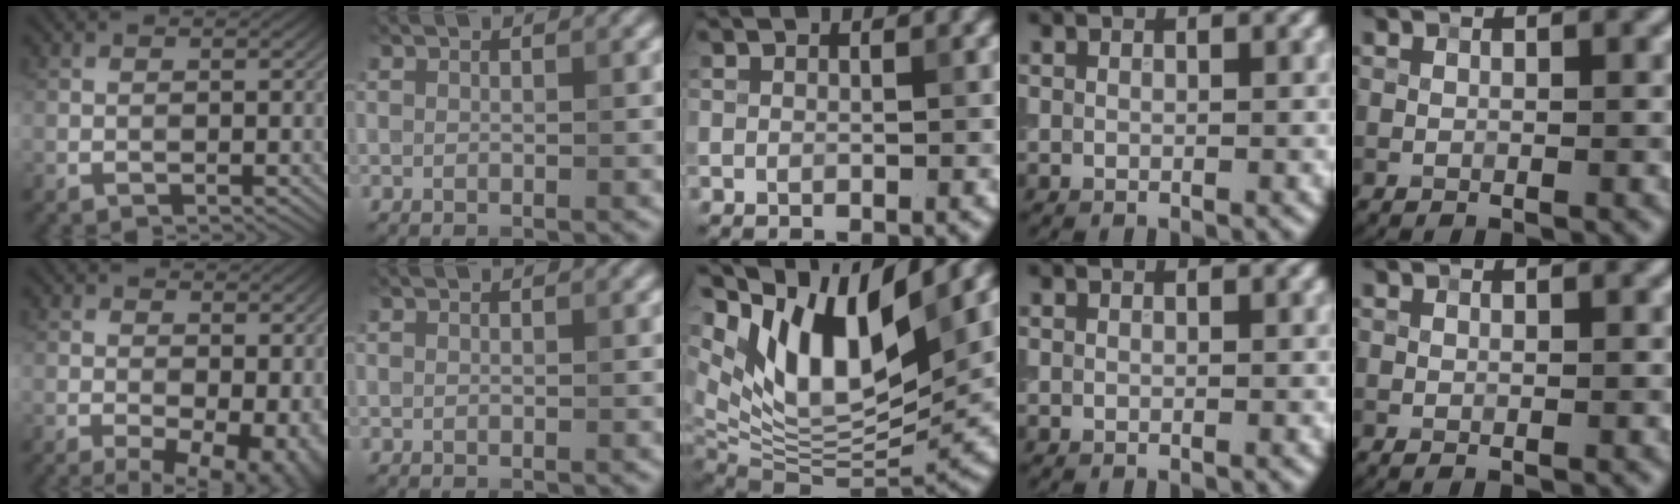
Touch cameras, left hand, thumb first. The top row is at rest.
{"thumb": {"total": 9.4, "force": [-2.5, 4.8, 7.7], "torque": [-0.105, -0.018, -0.026]}, "middle": {"total": 12.7, "force": [6.5, 4.9, 9.7], "torque": [-0.162, 0.002, 0.125]}, "ring": {"total": 1.0, "force": [-0.4, 0.6, 0.7], "torque": [-0.020, -0.003, -0.008]}}